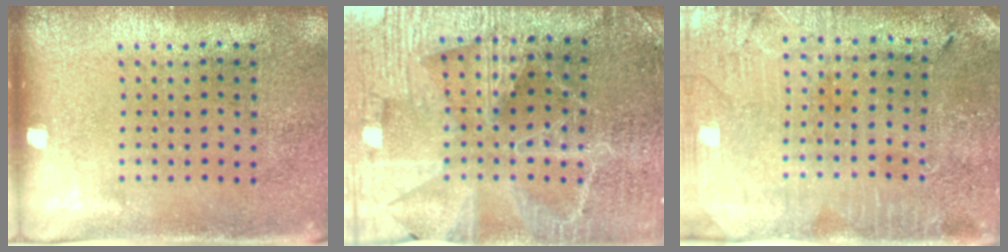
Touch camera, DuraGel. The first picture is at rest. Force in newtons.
{"total": 3.6, "press": 3.5, "slide": 0.7}
{"total": 0.7, "press": 0.6, "slide": 0.3}